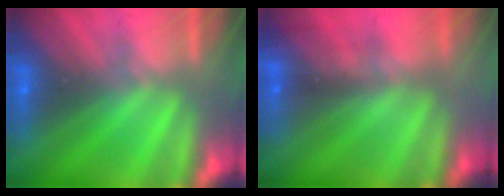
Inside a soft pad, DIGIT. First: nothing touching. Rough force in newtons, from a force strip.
{"total": 2.0}